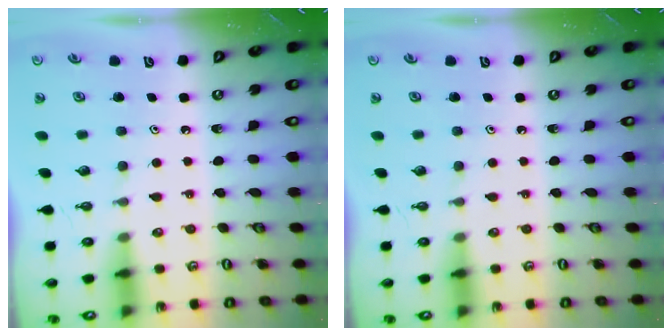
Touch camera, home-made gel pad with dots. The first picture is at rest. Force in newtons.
{"total": 0.0}